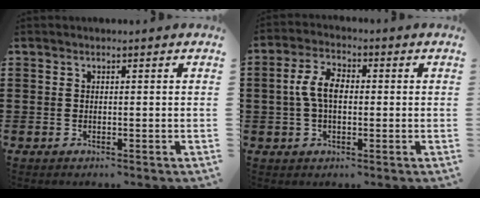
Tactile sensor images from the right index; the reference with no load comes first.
{"total": 5.7, "force": [0.0, 3.2, 4.8], "torque": [-0.115, 0.005, -0.009]}